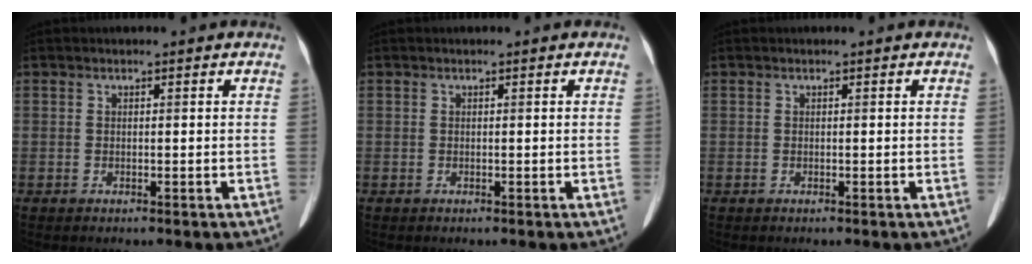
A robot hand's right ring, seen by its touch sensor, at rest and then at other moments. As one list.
[{"total": 0.0}, {"total": 0.0}]